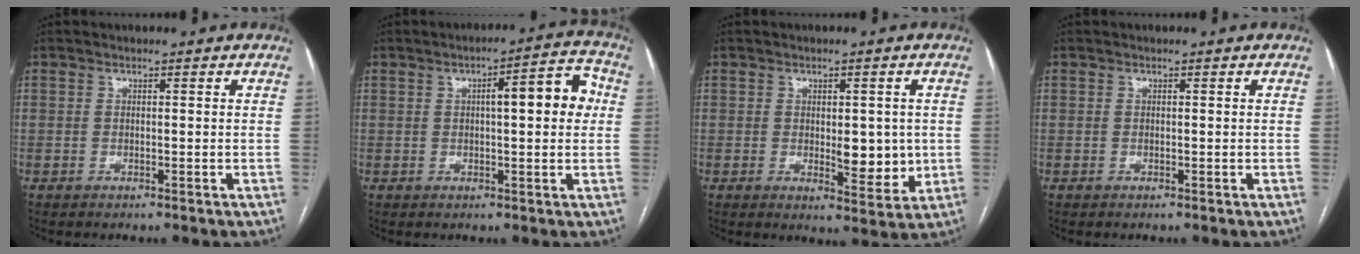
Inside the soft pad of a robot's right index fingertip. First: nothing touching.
{"total": 8.1, "force": [1.2, 1.8, 7.8], "torque": [-0.106, 0.025, 0.014]}
{"total": 6.4, "force": [-0.1, 2.7, 5.8], "torque": [-0.076, -0.008, 0.007]}
{"total": 0.0}